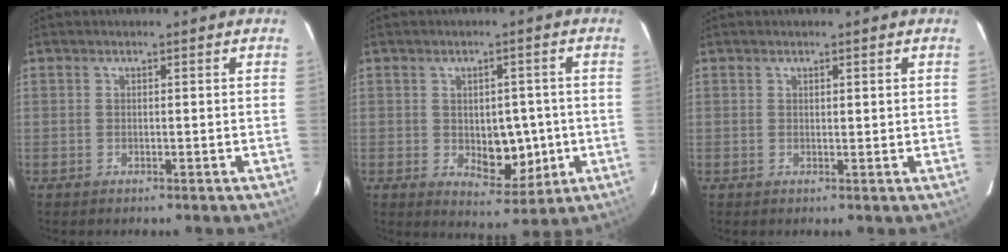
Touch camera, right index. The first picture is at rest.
{"total": 7.4, "force": [-0.9, 4.3, 5.9], "torque": [-0.075, 0.002, 0.000]}
{"total": 0.7, "force": [0.4, 0.3, 0.6], "torque": [-0.011, 0.000, 0.007]}